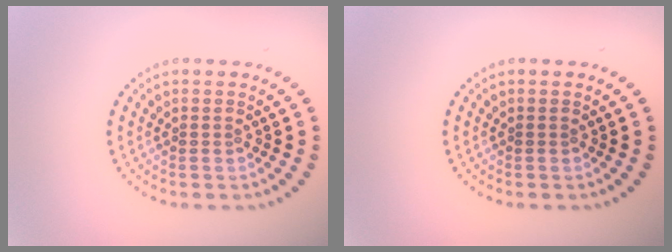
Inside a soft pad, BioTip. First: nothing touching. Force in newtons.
{"total": 0.0}